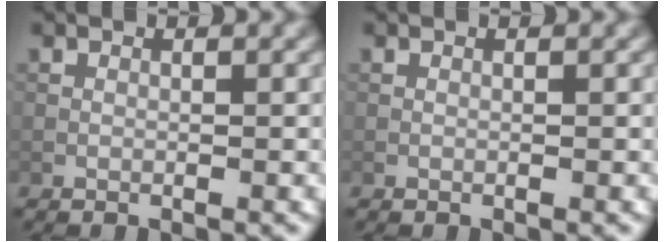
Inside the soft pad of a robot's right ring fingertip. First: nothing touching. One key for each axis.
{"total": 0.0}